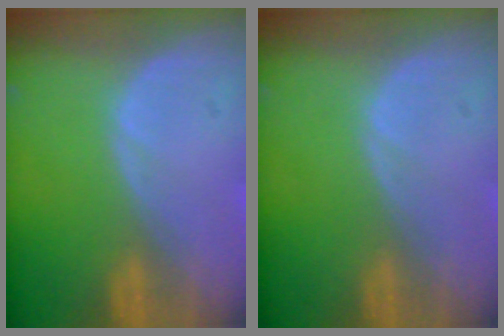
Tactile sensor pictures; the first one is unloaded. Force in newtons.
{"total": 0.0}